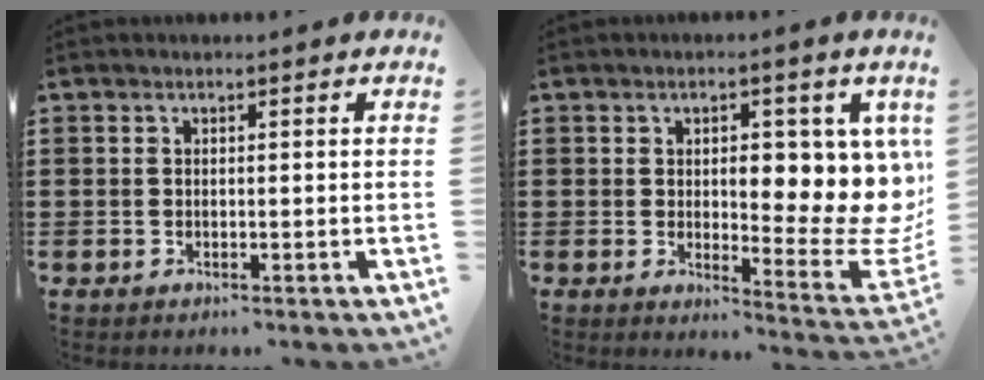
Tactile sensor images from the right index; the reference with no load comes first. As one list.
[{"total": 8.7, "force": [2.4, 4.1, 7.3], "torque": [-0.087, -0.027, 0.035]}]